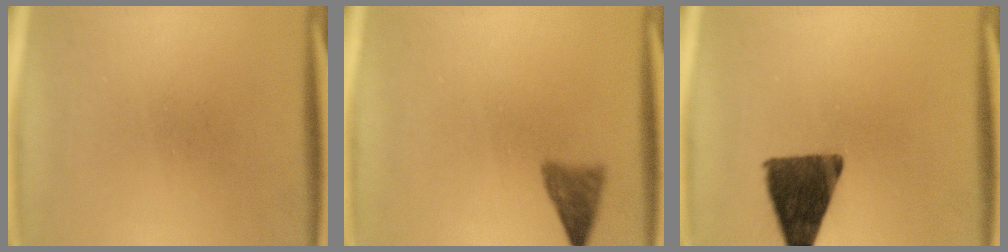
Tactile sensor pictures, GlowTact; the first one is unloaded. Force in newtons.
{"total": 2.9}
{"total": 12.3}